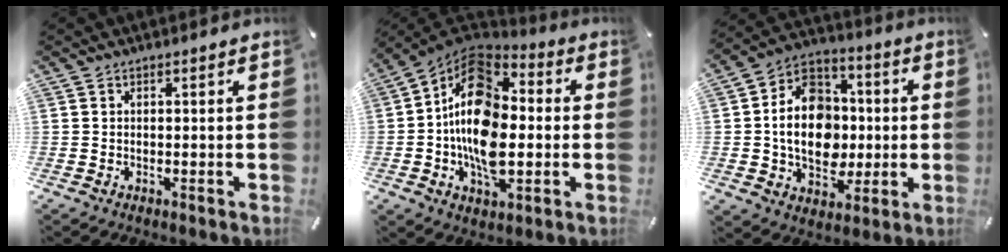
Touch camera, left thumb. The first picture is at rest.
{"total": 18.0, "force": [-1.8, 11.6, 13.6], "torque": [-0.268, 0.003, -0.041]}
{"total": 16.0, "force": [-1.8, 13.0, 9.1], "torque": [-0.177, 0.018, -0.030]}